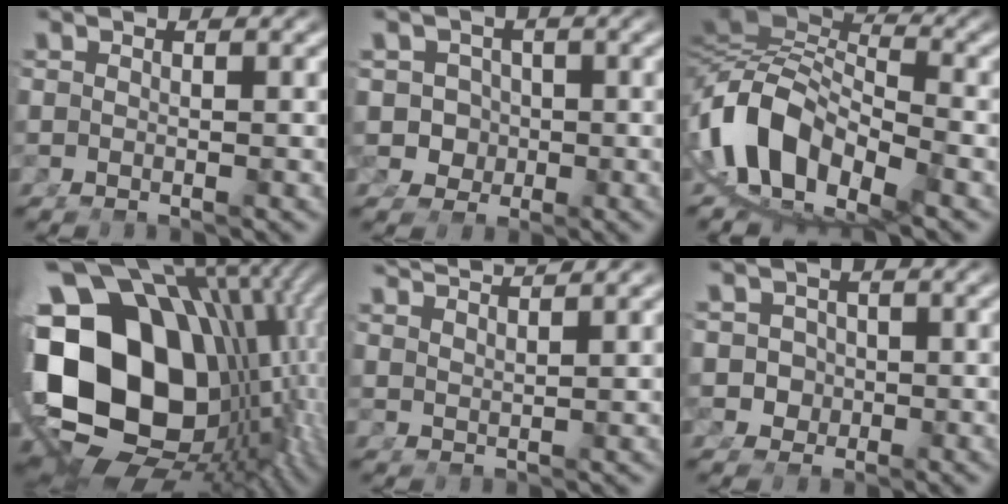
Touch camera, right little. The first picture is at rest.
{"total": 6.8, "force": [-1.2, 6.3, 2.0], "torque": [-0.066, -0.035, -0.011]}
{"total": 14.9, "force": [-1.6, 11.2, 9.7], "torque": [-0.223, -0.052, -0.016]}
{"total": 32.0, "force": [-2.6, 21.4, 23.7], "torque": [-0.382, -0.072, -0.007]}
{"total": 5.0, "force": [4.7, 0.0, 1.5], "torque": [-0.018, 0.008, 0.086]}
{"total": 4.6, "force": [-0.8, 4.4, 1.4], "torque": [-0.046, -0.024, -0.004]}